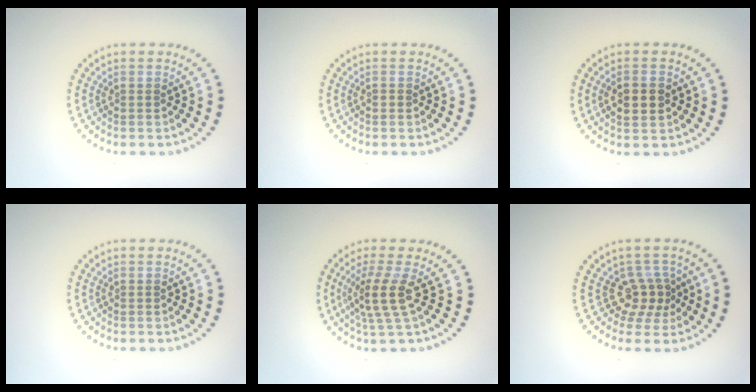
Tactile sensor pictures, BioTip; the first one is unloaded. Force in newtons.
{"total": 0.5, "press": 0.5, "slide": 0.1}
{"total": 2.6, "press": 2.6, "slide": 0.2}
{"total": 0.0}
{"total": 3.5, "press": 2.7, "slide": 2.2}
{"total": 2.8, "press": 2.1, "slide": 1.9}